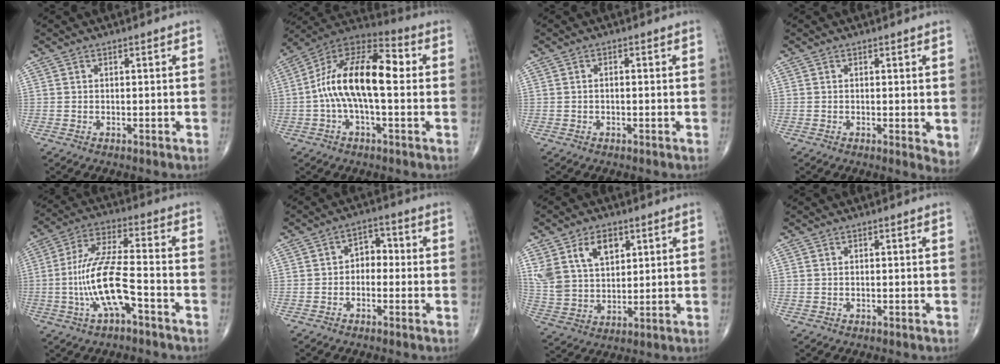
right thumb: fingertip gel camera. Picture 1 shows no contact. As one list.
[{"total": 17.3, "force": [0.2, 7.5, 15.6], "torque": [-0.273, 0.046, -0.008]}, {"total": 0.9, "force": [-0.1, 0.4, 0.8], "torque": [-0.016, 0.005, -0.003]}, {"total": 3.1, "force": [0.2, 1.0, 3.0], "torque": [-0.042, -0.012, 0.001]}, {"total": 13.1, "force": [-4.2, 3.8, 11.9], "torque": [-0.248, 0.040, -0.076]}, {"total": 4.5, "force": [-0.6, 3.3, 3.0], "torque": [-0.016, 0.023, -0.024]}, {"total": 11.9, "force": [5.4, 7.6, 7.4], "torque": [-0.124, -0.016, 0.115]}, {"total": 0.0}]